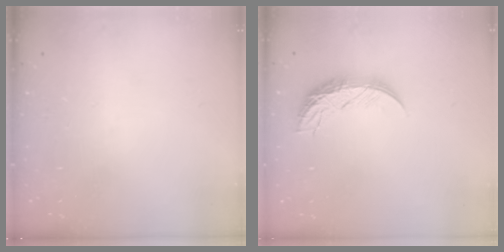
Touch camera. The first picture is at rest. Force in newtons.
{"total": 9.3, "press": 9.3, "slide": 0.7}